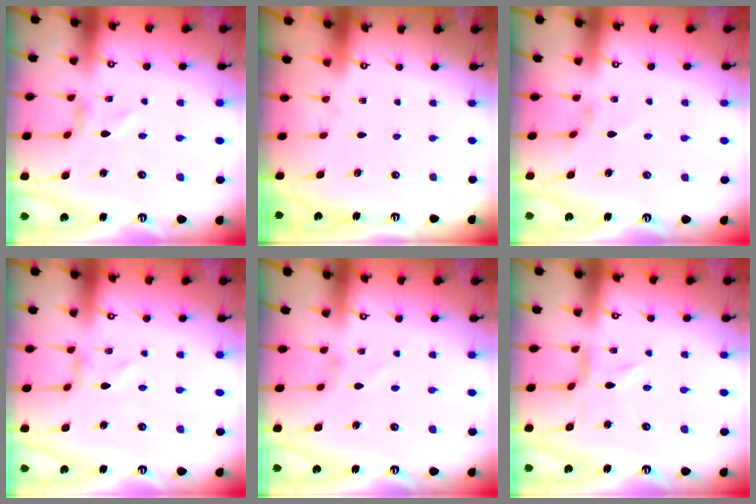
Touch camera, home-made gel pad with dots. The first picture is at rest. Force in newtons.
{"total": 0.0}
{"total": 0.5, "press": 0.4, "slide": 0.3}
{"total": 0.0}
{"total": 0.8, "press": 0.8, "slide": 0.3}
{"total": 0.7, "press": 0.7, "slide": 0.2}